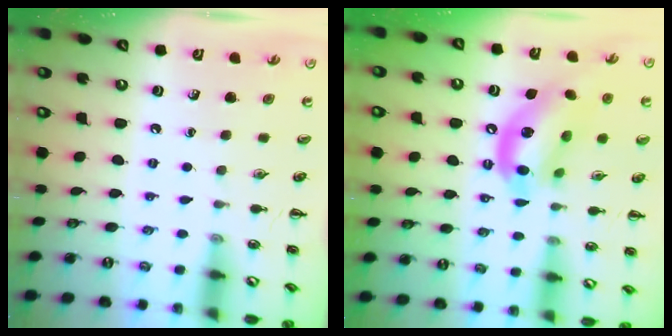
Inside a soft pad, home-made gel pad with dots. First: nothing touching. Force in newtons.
{"total": 14.2, "press": 13.8, "slide": 3.3}